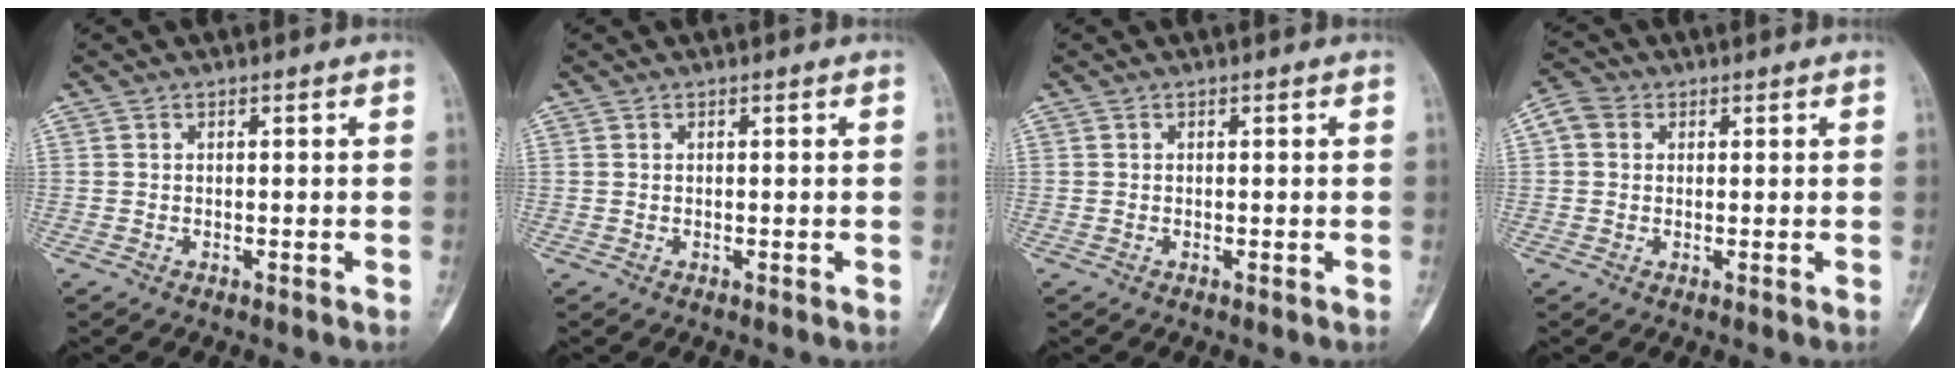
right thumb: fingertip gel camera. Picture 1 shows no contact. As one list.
[{"total": 0.0}, {"total": 0.0}, {"total": 3.9, "force": [0.9, 3.4, 1.8], "torque": [-0.029, 0.014, 0.012]}]